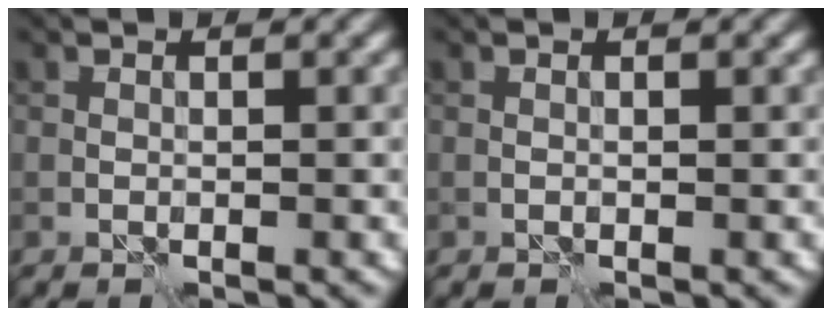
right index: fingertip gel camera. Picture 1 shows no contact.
{"total": 0.0}